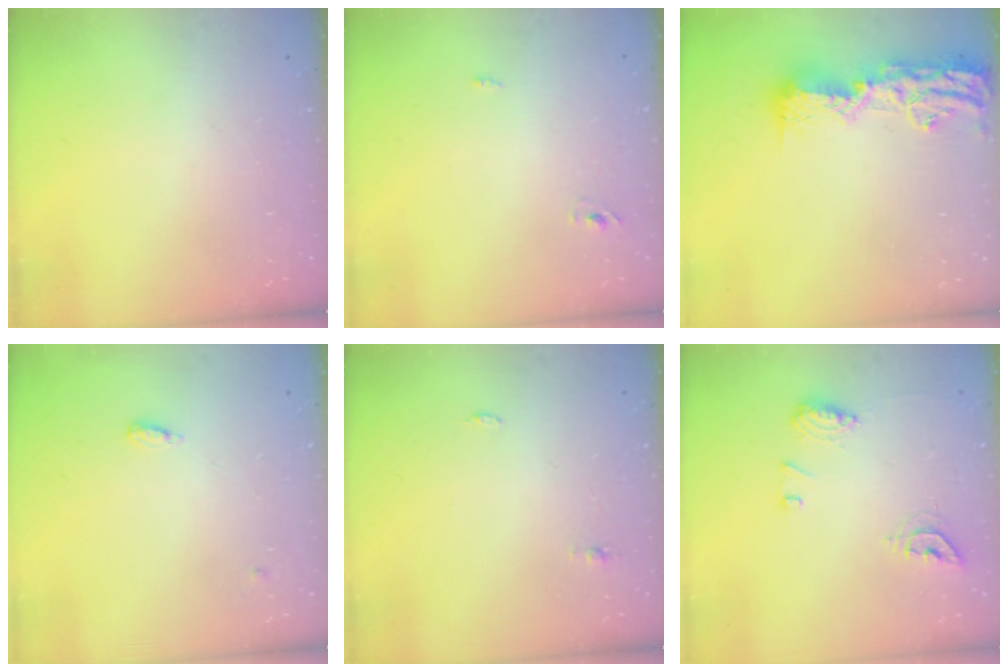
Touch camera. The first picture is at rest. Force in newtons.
{"total": 2.4, "press": 2.2, "slide": 1.0}
{"total": 16.3, "press": 15.9, "slide": 3.5}
{"total": 4.0, "press": 3.9, "slide": 0.7}
{"total": 3.7, "press": 3.3, "slide": 1.7}
{"total": 10.5, "press": 10.5, "slide": 0.7}